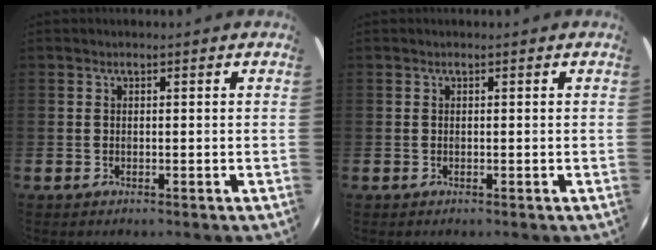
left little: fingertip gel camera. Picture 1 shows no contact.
{"total": 0.0}